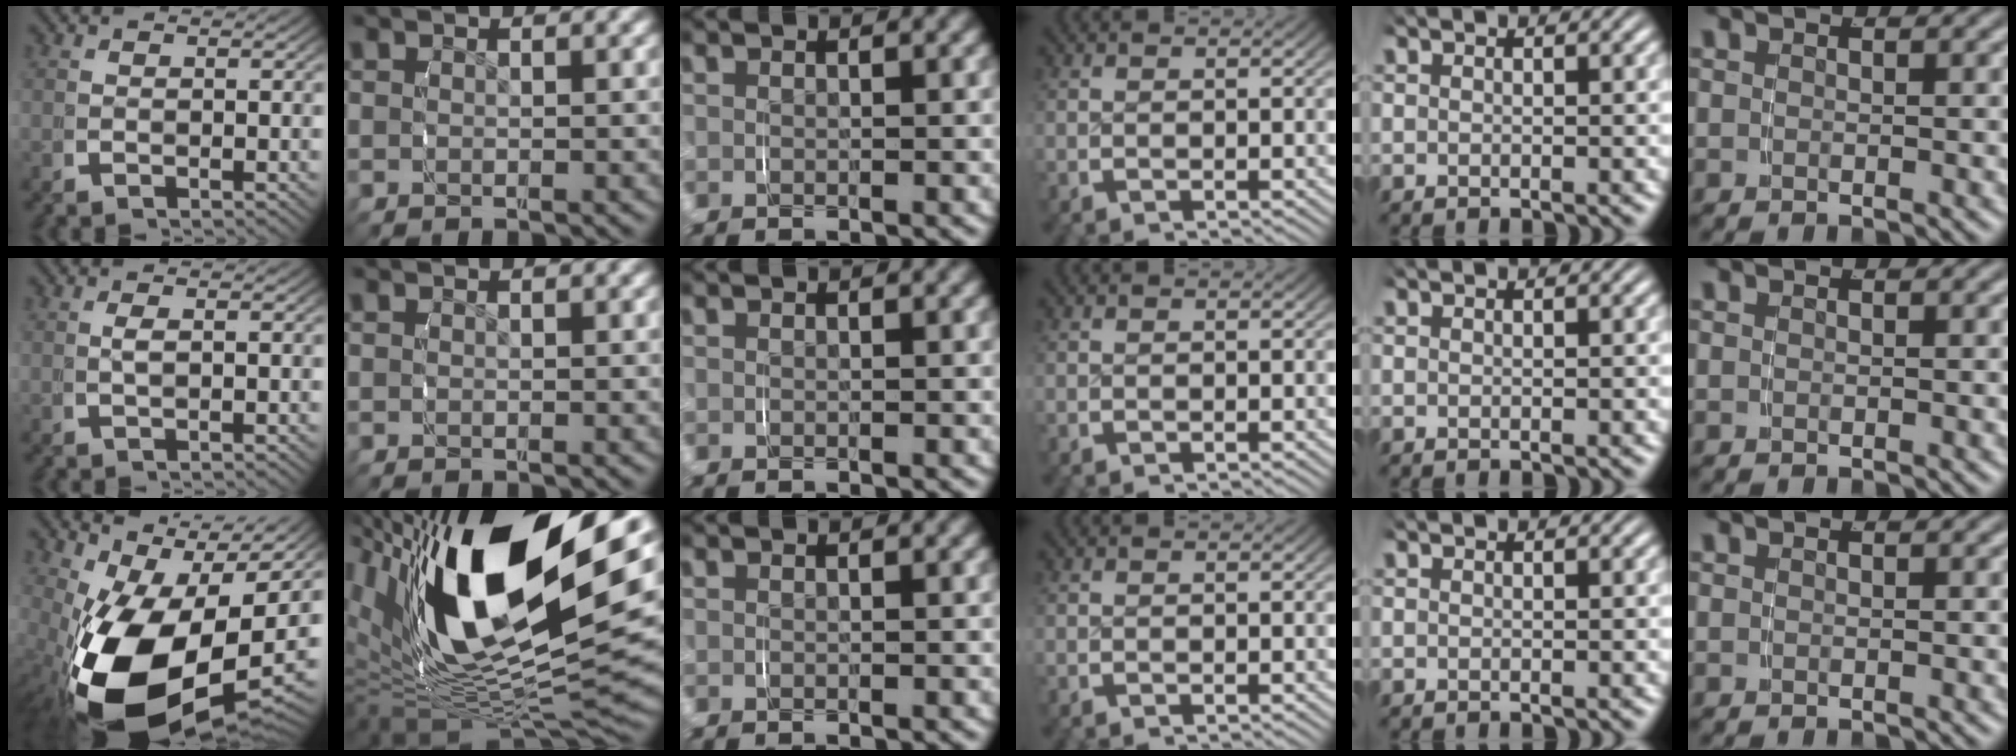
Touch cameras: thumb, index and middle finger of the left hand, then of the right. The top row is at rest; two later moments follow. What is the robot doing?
{"motion": "grasp_and_lifting", "object": "fork"}